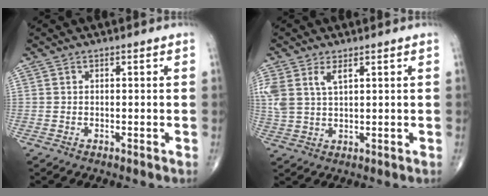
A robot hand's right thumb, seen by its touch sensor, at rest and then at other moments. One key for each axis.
{"total": 6.9, "fx": 3.1, "fy": 3.4, "fz": 5.1, "tx": -0.123, "ty": 0.000, "tz": 0.071}